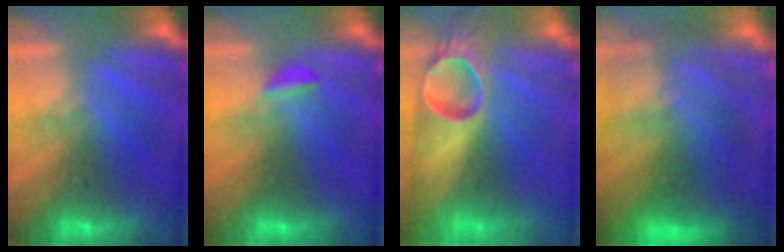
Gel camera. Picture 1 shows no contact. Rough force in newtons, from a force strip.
{"total": 2.8}
{"total": 6.9}
{"total": 8.1}